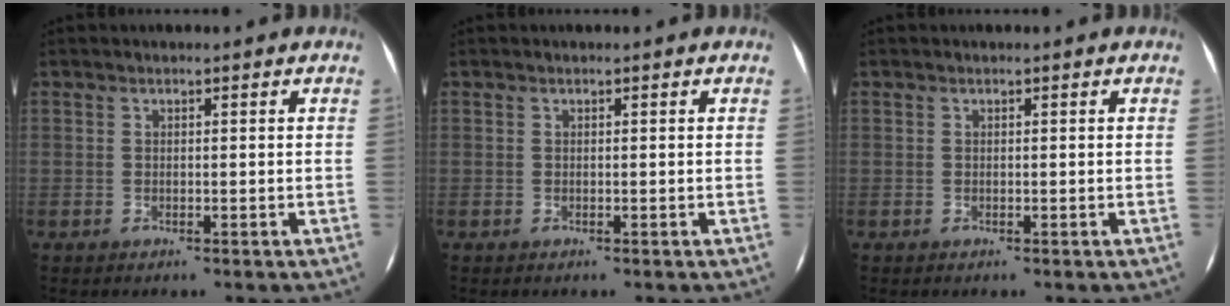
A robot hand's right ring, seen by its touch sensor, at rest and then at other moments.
{"total": 0.0}
{"total": 0.0}